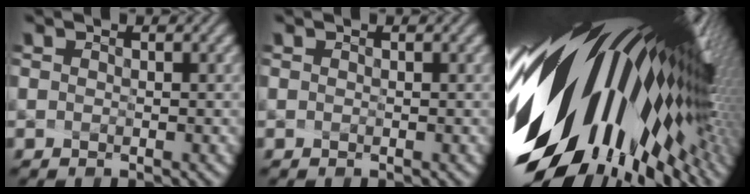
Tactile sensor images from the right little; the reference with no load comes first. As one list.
[{"total": 0.0}, {"total": 18.4, "force": [-0.7, 9.5, 15.7], "torque": [-0.276, -0.083, 0.018]}]